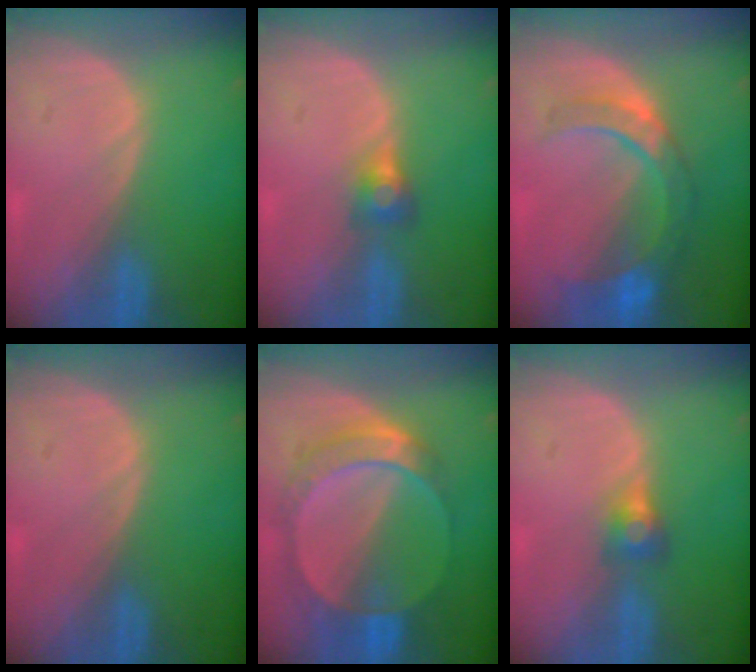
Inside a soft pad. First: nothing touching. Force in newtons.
{"total": 2.8, "press": 2.6, "slide": 1.0}
{"total": 8.8, "press": 7.8, "slide": 4.1}
{"total": 0.0}
{"total": 8.2, "press": 7.6, "slide": 3.2}
{"total": 2.8, "press": 2.6, "slide": 1.0}